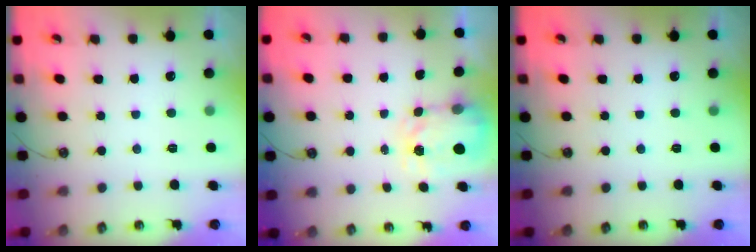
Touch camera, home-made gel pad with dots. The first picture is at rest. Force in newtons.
{"total": 3.9, "press": 3.8, "slide": 0.6}
{"total": 0.0}